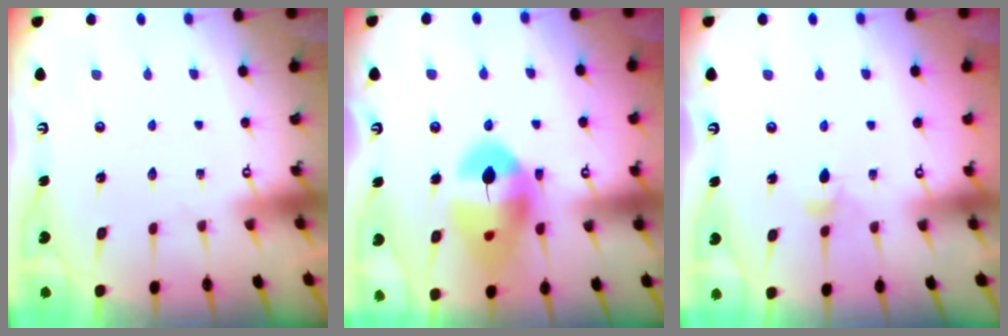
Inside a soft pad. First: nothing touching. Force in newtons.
{"total": 16.3, "press": 16.2, "slide": 2.2}
{"total": 3.3, "press": 3.2, "slide": 0.8}